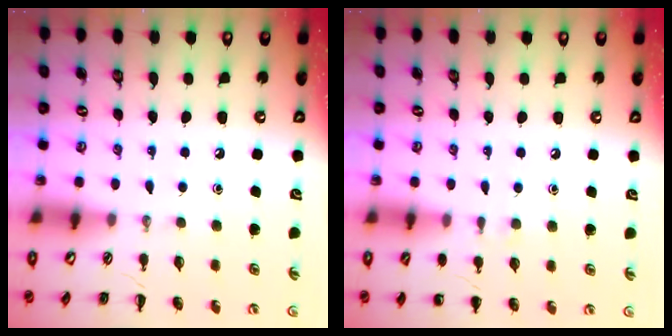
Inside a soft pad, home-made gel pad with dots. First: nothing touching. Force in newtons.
{"total": 5.8, "press": 5.6, "slide": 1.6}